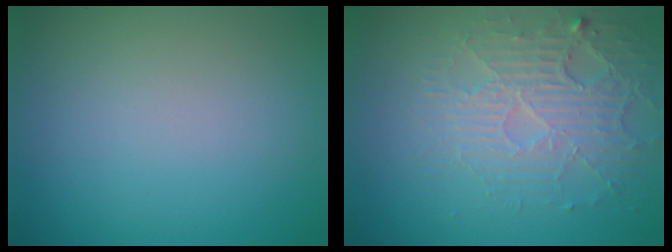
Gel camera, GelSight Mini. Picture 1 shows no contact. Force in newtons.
{"total": 3.9, "press": 3.5, "slide": 1.6}